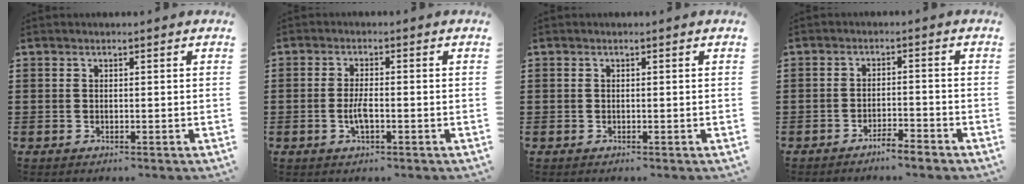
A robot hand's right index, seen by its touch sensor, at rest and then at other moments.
{"total": 3.3, "force": [-0.9, 1.0, 3.0], "torque": [-0.061, -0.001, -0.018]}
{"total": 0.0}
{"total": 2.7, "force": [-2.7, -0.1, 0.6], "torque": [-0.014, 0.001, -0.054]}